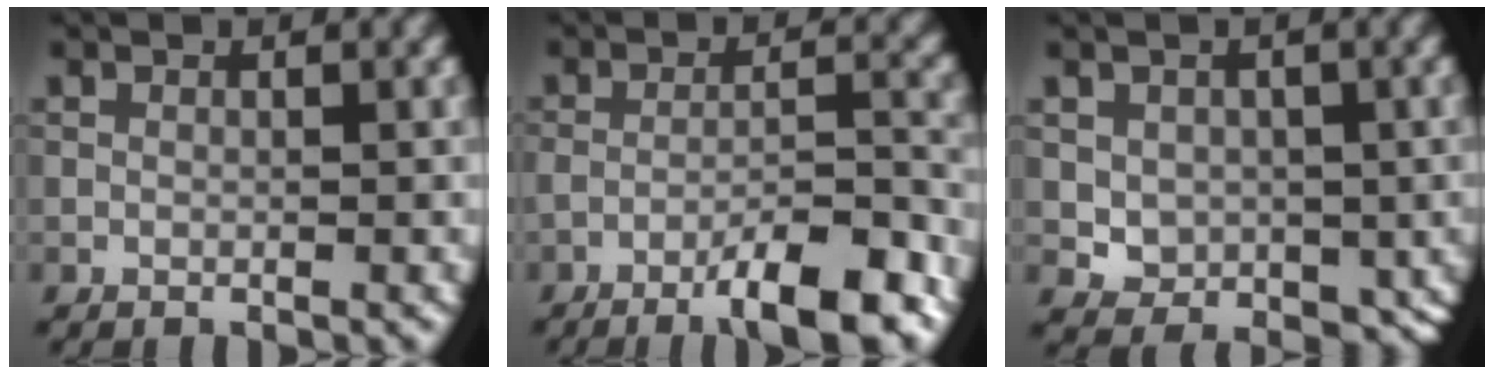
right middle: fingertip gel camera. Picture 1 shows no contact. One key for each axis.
{"total": 7.7, "fx": -4.8, "fy": 1.6, "fz": 5.8, "tx": -0.085, "ty": 0.006, "tz": -0.075}
{"total": 5.7, "fx": -0.2, "fy": 4.8, "fz": 2.9, "tx": -0.039, "ty": -0.013, "tz": 0.005}